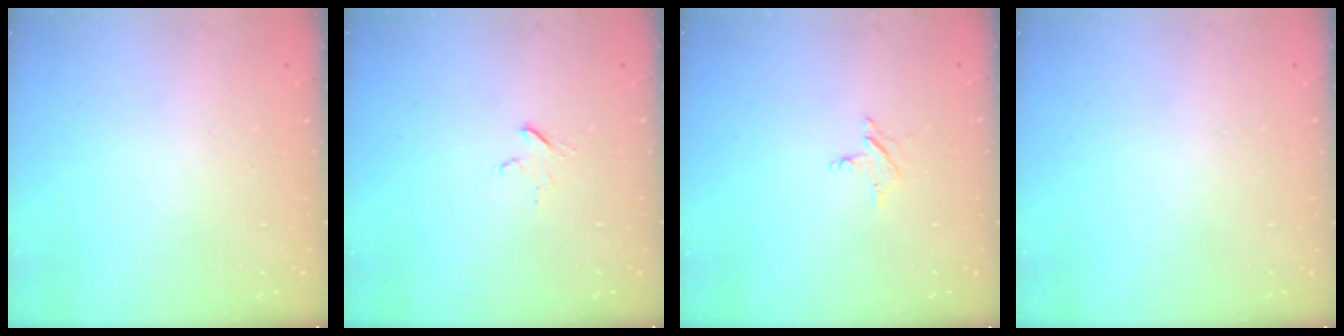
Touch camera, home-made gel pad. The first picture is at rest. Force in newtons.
{"total": 3.1, "press": 3.1, "slide": 0.3}
{"total": 2.4, "press": 2.4, "slide": 0.2}
{"total": 0.0}